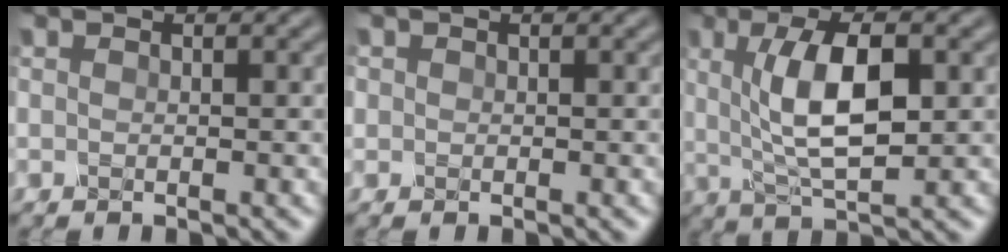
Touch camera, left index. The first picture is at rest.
{"total": 0.6, "force": [0.1, 0.5, 0.0], "torque": [0.005, 0.000, 0.000]}
{"total": 7.0, "force": [1.0, 2.3, 6.5], "torque": [-0.116, 0.004, 0.018]}